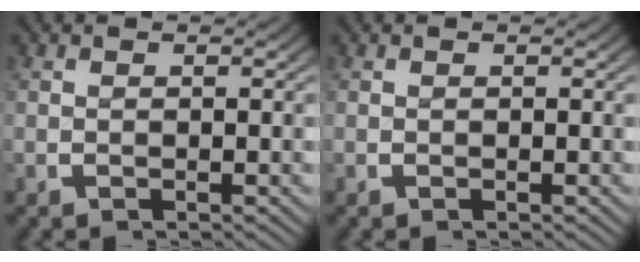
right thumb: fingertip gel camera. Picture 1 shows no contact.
{"total": 0.0}